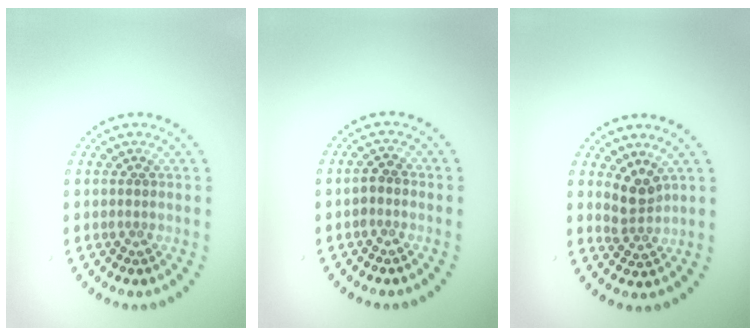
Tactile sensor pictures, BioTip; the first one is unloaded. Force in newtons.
{"total": 1.1, "press": 1.0, "slide": 0.4}
{"total": 2.4, "press": 1.8, "slide": 1.6}